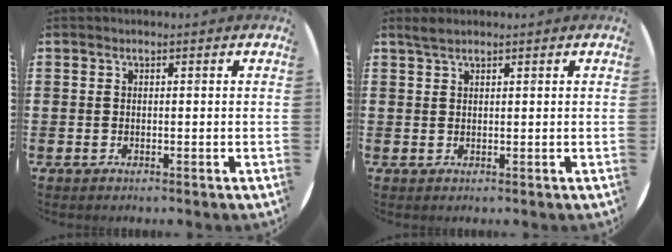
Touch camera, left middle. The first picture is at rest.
{"total": 1.4, "force": [1.2, 0.3, 0.5], "torque": [-0.012, 0.003, 0.022]}